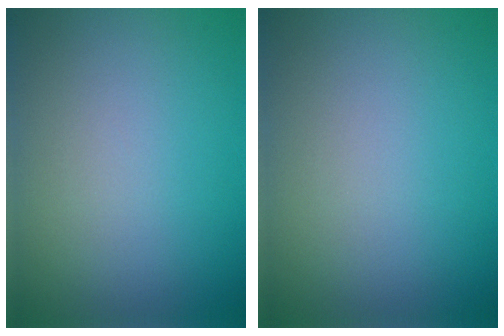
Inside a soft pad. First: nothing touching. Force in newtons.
{"total": 0.0}